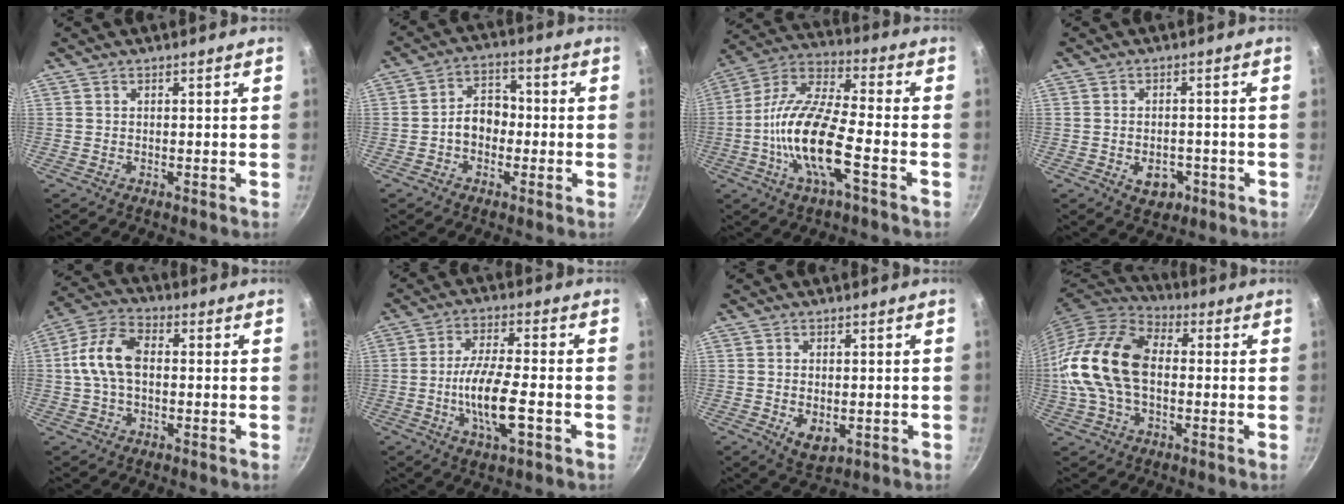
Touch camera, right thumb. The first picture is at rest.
{"total": 6.9, "force": [-1.2, 5.2, 4.3], "torque": [-0.032, 0.029, -0.029]}
{"total": 17.1, "force": [-5.1, 5.6, 15.4], "torque": [-0.298, 0.037, -0.116]}
{"total": 5.2, "force": [-2.0, 3.7, 3.1], "torque": [-0.032, 0.012, -0.019]}
{"total": 10.5, "force": [0.3, 6.4, 8.3], "torque": [-0.156, 0.033, -0.007]}
{"total": 11.2, "force": [-3.0, 3.2, 10.3], "torque": [-0.190, 0.015, -0.061]}
{"total": 5.2, "force": [-0.9, 3.2, 3.9], "torque": [-0.059, -0.011, -0.007]}
{"total": 18.8, "force": [-0.4, 12.2, 14.2], "torque": [-0.270, 0.033, -0.020]}